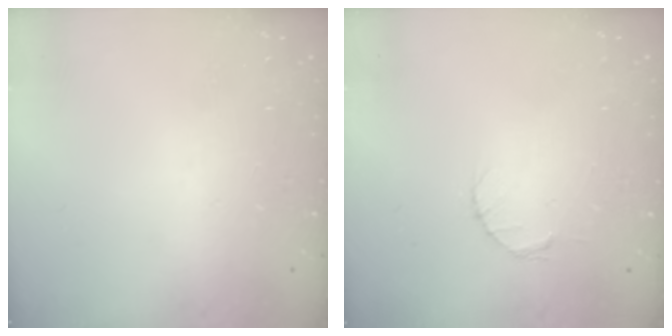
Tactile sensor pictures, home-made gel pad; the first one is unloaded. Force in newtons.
{"total": 2.7, "press": 2.7, "slide": 0.4}